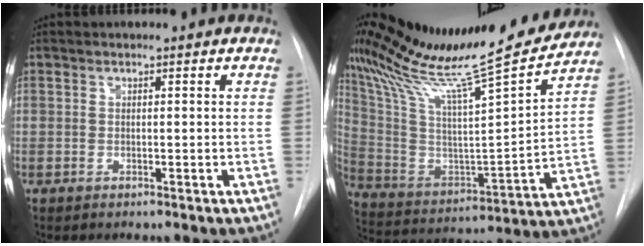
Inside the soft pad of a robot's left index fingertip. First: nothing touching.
{"total": 26.2, "force": [22.1, 1.3, 14.1], "torque": [-0.254, -0.021, 0.355]}